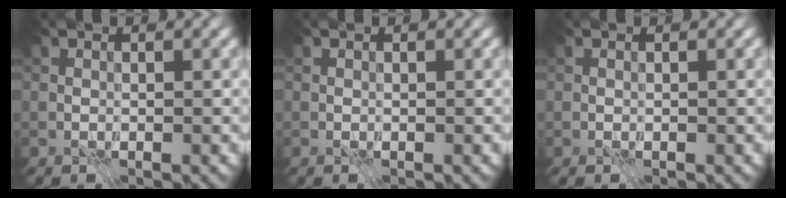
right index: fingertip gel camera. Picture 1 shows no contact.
{"total": 0.0}
{"total": 0.0}